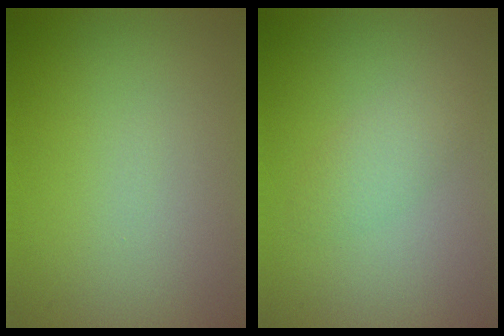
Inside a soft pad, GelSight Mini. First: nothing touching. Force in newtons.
{"total": 1.9, "press": 1.9, "slide": 0.1}